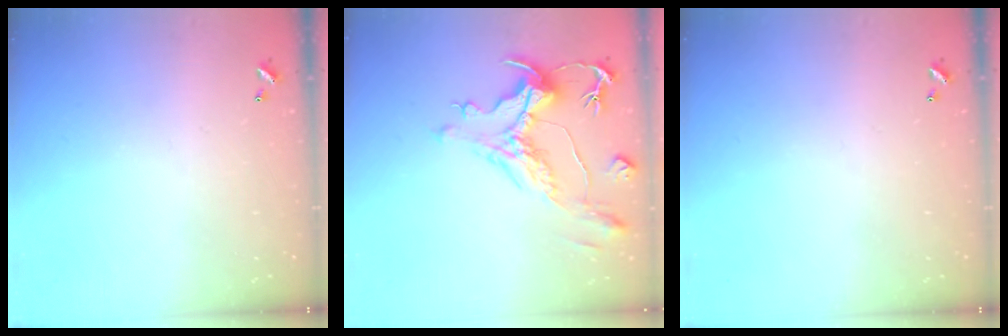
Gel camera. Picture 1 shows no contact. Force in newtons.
{"total": 1.9, "press": 0.8, "slide": 1.7}
{"total": 0.0}